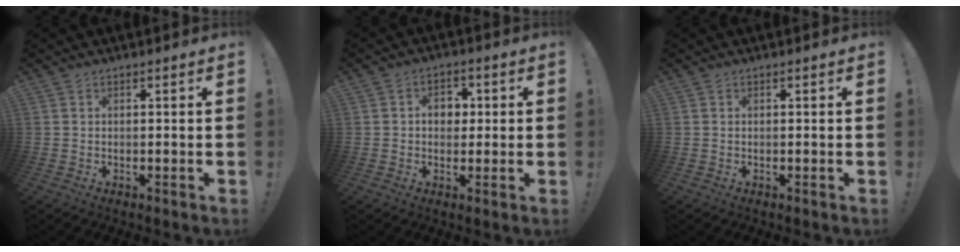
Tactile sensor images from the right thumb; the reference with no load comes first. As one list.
[{"total": 6.0, "force": [0.6, 4.7, 3.7], "torque": [-0.050, 0.006, 0.006]}, {"total": 0.0}]